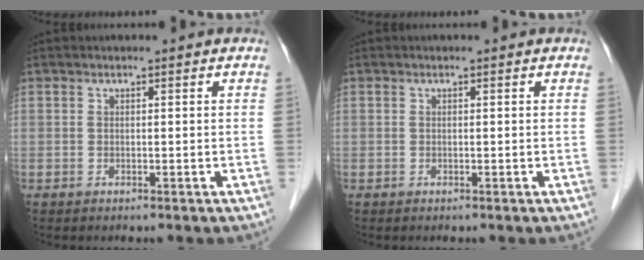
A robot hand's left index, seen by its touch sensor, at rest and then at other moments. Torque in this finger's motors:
{"motor_torque": [-0.01, -0.01, 0.00, 0.00]}